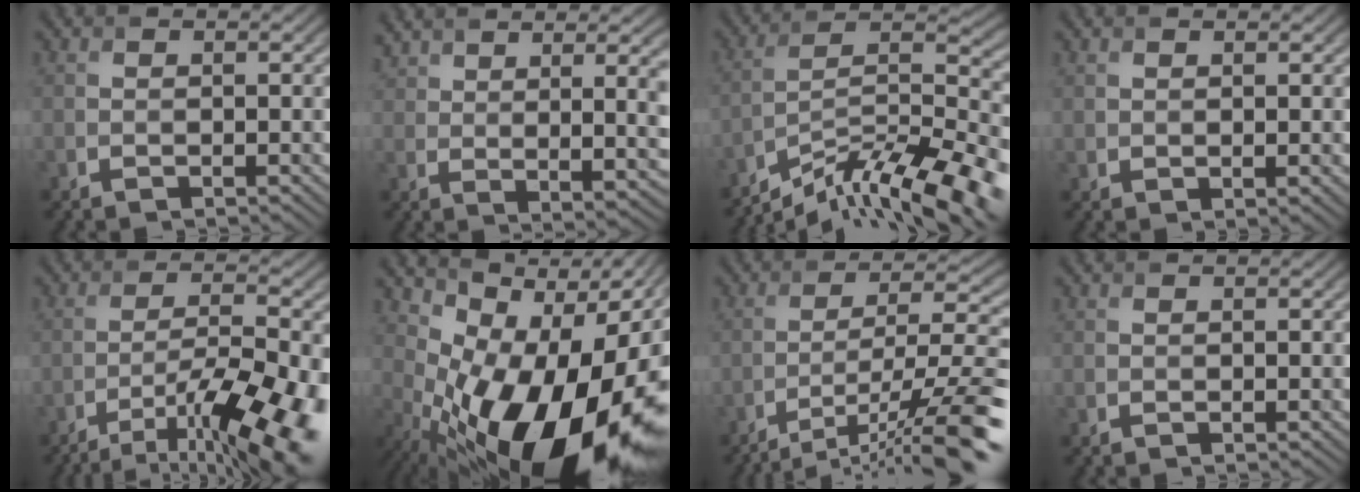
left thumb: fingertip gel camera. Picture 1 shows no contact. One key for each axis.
{"total": 9.8, "fx": 4.6, "fy": 3.1, "fz": 8.1, "tx": -0.133, "ty": 0.014, "tz": 0.080}
{"total": 14.9, "fx": -11.3, "fy": 3.5, "fz": 9.0, "tx": -0.169, "ty": 0.001, "tz": -0.190}
{"total": 1.0, "fx": 0.9, "fy": 0.3, "fz": 0.4, "tx": -0.012, "ty": -0.002, "tz": 0.023}
{"total": 13.8, "fx": -8.1, "fy": 3.6, "fz": 10.6, "tx": -0.187, "ty": -0.012, "tz": -0.119}
{"total": 18.4, "fx": -2.9, "fy": 10.3, "fz": 15.0, "tx": -0.206, "ty": -0.021, "tz": -0.032}
{"total": 13.3, "fx": -8.4, "fy": 3.2, "fz": 9.8, "tx": -0.164, "ty": 0.002, "tz": -0.127}
{"total": 0.0}